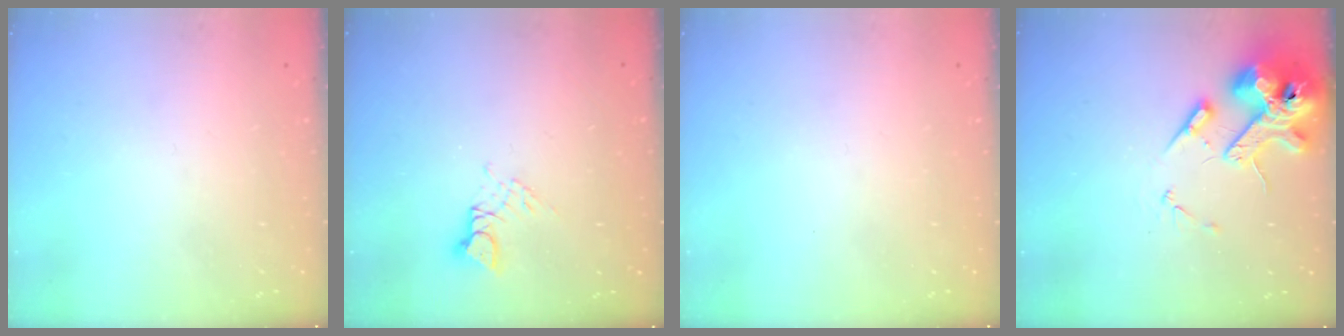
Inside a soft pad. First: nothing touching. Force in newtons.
{"total": 3.9, "press": 3.8, "slide": 0.5}
{"total": 0.0}
{"total": 15.2, "press": 15.0, "slide": 2.2}